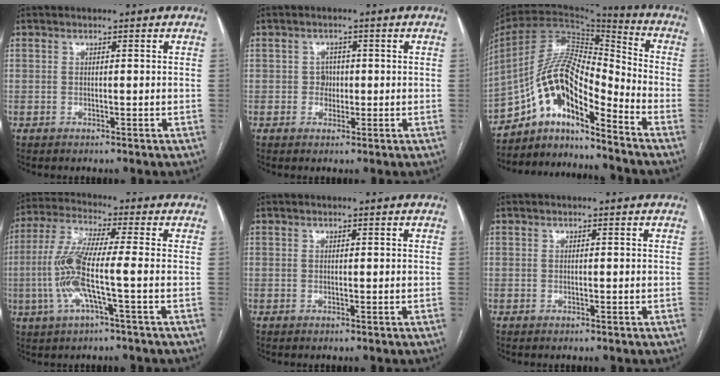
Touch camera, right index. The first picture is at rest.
{"total": 2.0, "force": [-0.2, 1.9, 0.8], "torque": [-0.007, 0.006, -0.004]}
{"total": 14.8, "force": [-10.3, 3.3, 10.1], "torque": [-0.185, 0.033, -0.182]}
{"total": 10.3, "force": [-2.0, 0.5, 10.0], "torque": [-0.218, 0.005, -0.049]}
{"total": 0.0}
{"total": 0.0}